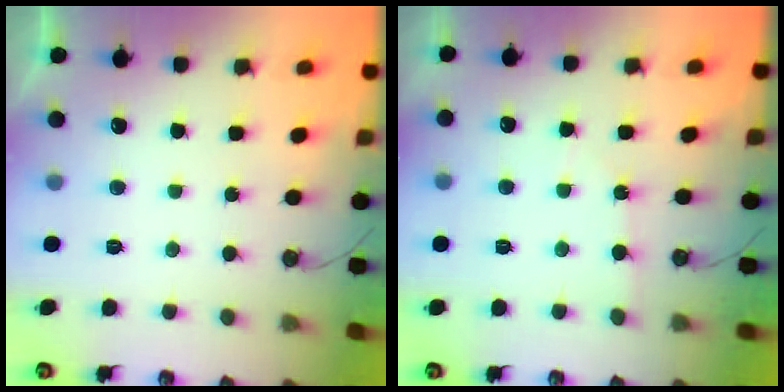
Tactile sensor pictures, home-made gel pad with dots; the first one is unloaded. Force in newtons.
{"total": 3.0, "press": 2.9, "slide": 0.4}